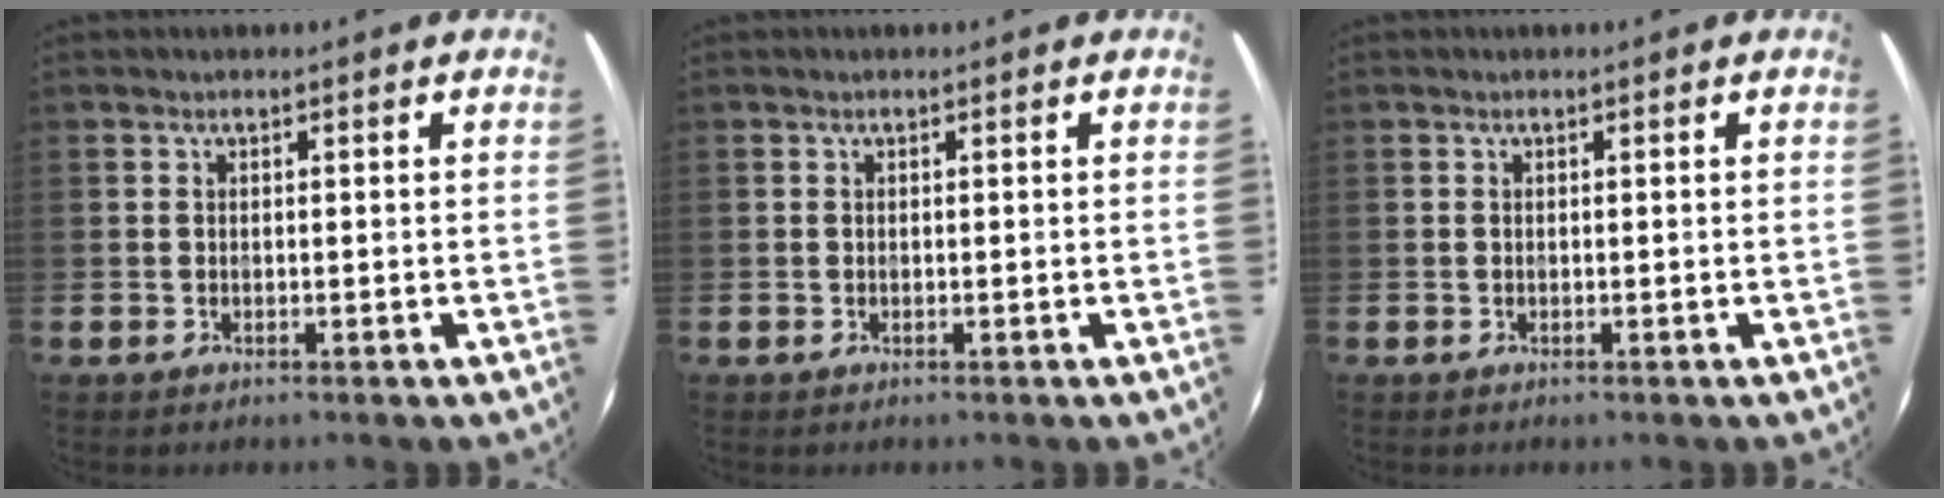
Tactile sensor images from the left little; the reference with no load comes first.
{"total": 0.0}
{"total": 0.0}